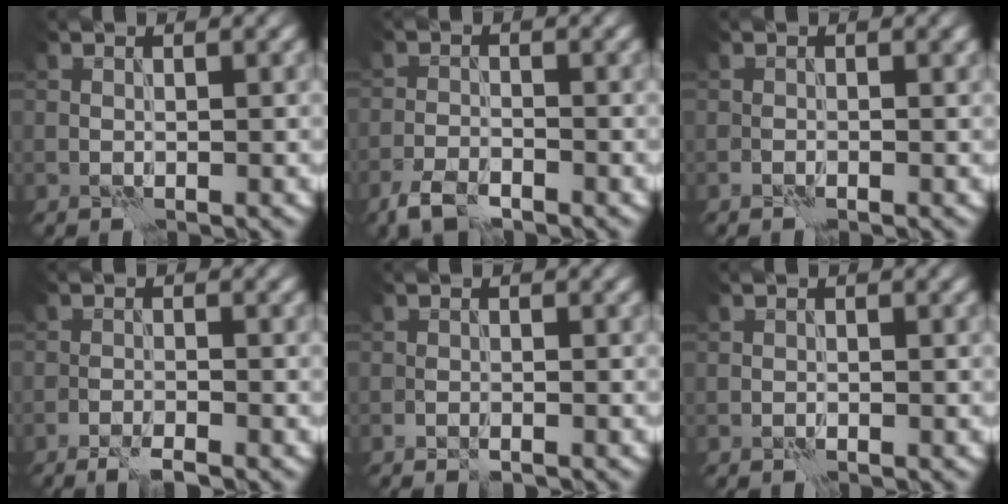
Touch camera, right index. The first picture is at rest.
{"total": 3.0, "force": [-2.3, 1.0, 1.6], "torque": [-0.033, -0.002, -0.052]}
{"total": 0.0}
{"total": 1.8, "force": [-1.4, 0.0, 1.1], "torque": [-0.025, -0.003, -0.030]}
{"total": 0.8, "force": [-0.6, 0.2, 0.4], "torque": [-0.011, -0.002, -0.009]}
{"total": 0.0}